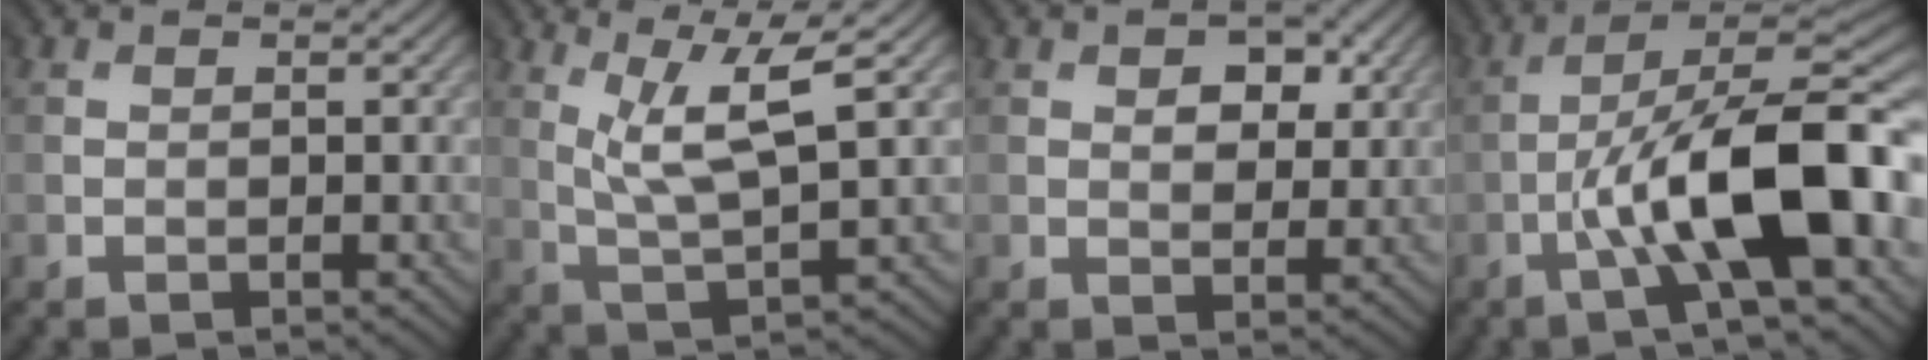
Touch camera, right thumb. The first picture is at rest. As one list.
[{"total": 6.1, "force": [3.5, 0.7, 5.0], "torque": [-0.091, 0.003, 0.070]}, {"total": 3.9, "force": [2.0, 2.7, 1.9], "torque": [-0.028, -0.007, 0.033]}, {"total": 14.4, "force": [-4.7, 4.1, 13.0], "torque": [-0.208, 0.009, -0.078]}]